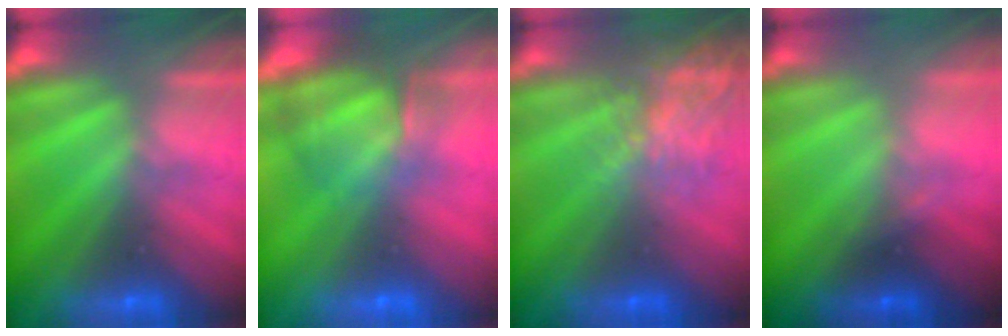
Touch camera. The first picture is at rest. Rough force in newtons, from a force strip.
{"total": 7.1}
{"total": 8.3}
{"total": 1.6}